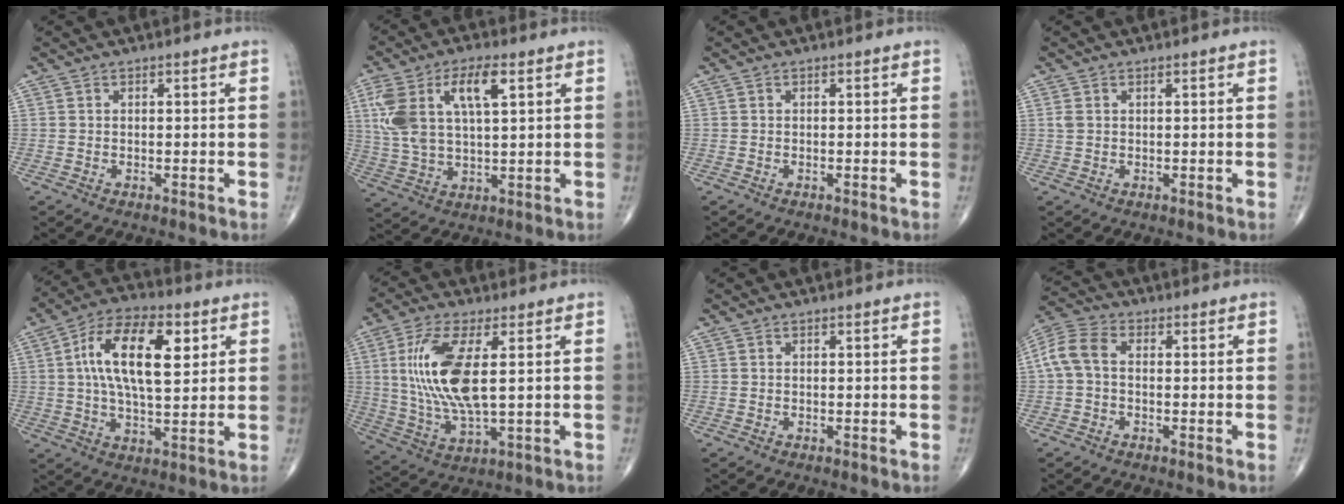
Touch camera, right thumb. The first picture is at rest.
{"total": 14.1, "force": [4.8, 6.0, 11.8], "torque": [-0.248, 0.008, 0.094]}
{"total": 0.0}
{"total": 1.2, "force": [0.5, 0.7, 0.9], "torque": [-0.026, 0.009, 0.015]}
{"total": 16.3, "force": [4.2, 7.6, 13.8], "torque": [-0.232, 0.006, 0.069]}
{"total": 14.6, "force": [2.5, 5.0, 13.4], "torque": [-0.295, -0.015, 0.054]}
{"total": 0.0}
{"total": 6.7, "force": [0.1, 4.3, 5.1], "torque": [-0.111, 0.021, -0.008]}